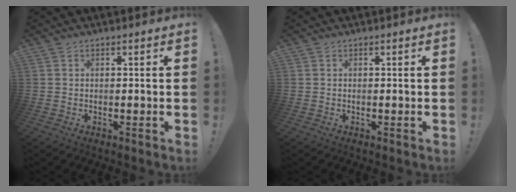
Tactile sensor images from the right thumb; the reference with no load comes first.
{"total": 0.0}